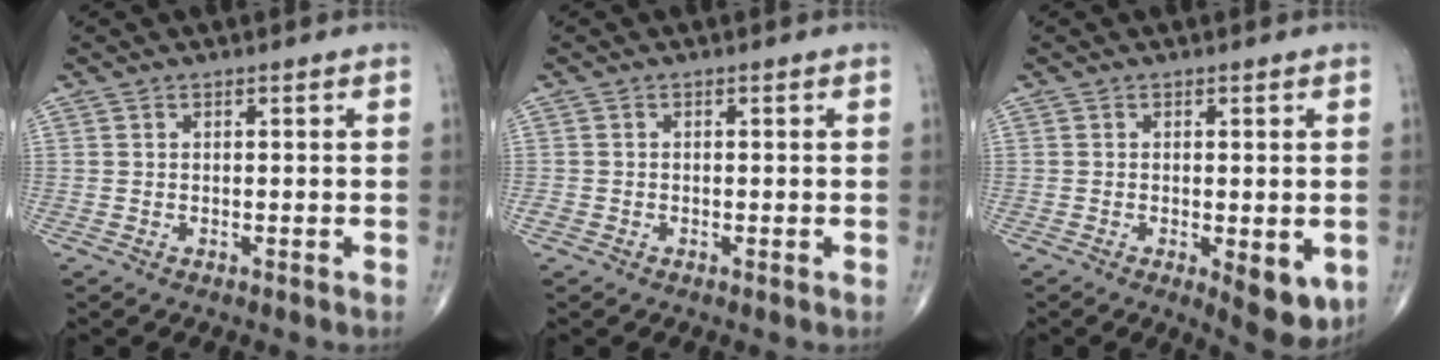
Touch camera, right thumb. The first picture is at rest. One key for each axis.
{"total": 0.9, "fx": -0.4, "fy": 0.7, "fz": 0.5, "tx": -0.012, "ty": -0.002, "tz": -0.010}
{"total": 7.0, "fx": -1.8, "fy": 2.7, "fz": 6.2, "tx": -0.075, "ty": -0.017, "tz": -0.020}